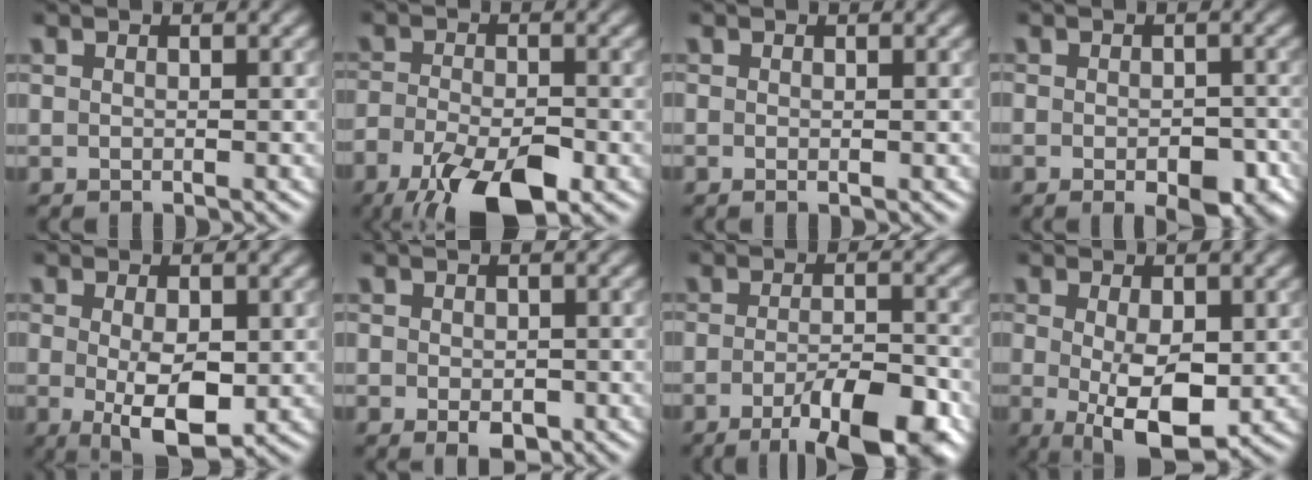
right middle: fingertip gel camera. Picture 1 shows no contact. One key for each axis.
{"total": 8.8, "fx": -5.1, "fy": 3.3, "fz": 6.4, "tx": -0.125, "ty": -0.025, "tz": -0.092}
{"total": 0.0}
{"total": 5.0, "fx": -2.1, "fy": 2.4, "fz": 3.8, "tx": -0.047, "ty": -0.011, "tz": -0.026}
{"total": 5.2, "fx": -0.6, "fy": 2.2, "fz": 4.6, "tx": -0.083, "ty": -0.013, "tz": -0.004}
{"total": 2.2, "fx": -0.7, "fy": 1.5, "fz": 1.5, "tx": -0.021, "ty": -0.010, "tz": -0.008}
{"total": 8.2, "fx": -4.5, "fy": 2.3, "fz": 6.4, "tx": -0.095, "ty": -0.009, "tz": -0.068}
{"total": 6.1, "fx": -0.7, "fy": 2.6, "fz": 5.5, "tx": -0.102, "ty": -0.014, "tz": -0.004}